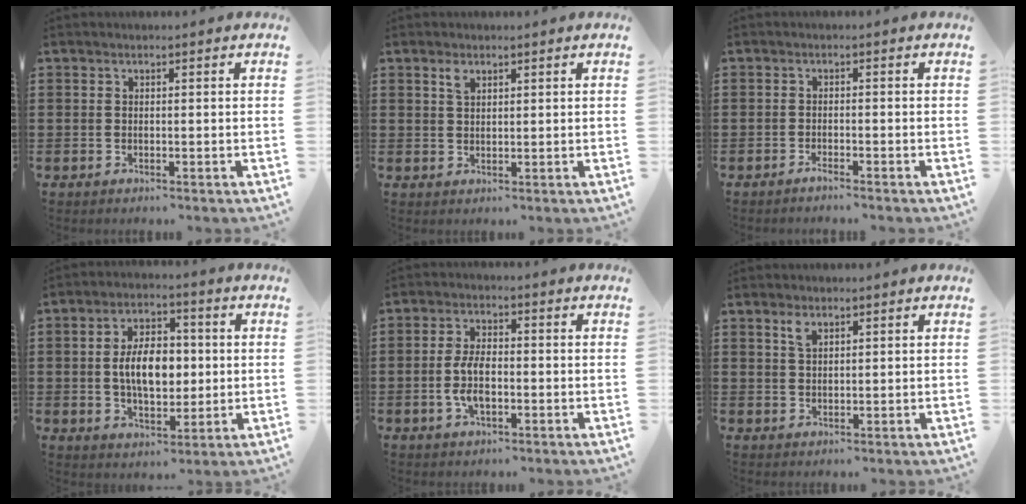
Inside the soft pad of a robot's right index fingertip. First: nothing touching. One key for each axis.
{"total": 1.8, "fx": 1.1, "fy": 0.9, "fz": 1.0, "tx": -0.025, "ty": 0.004, "tz": 0.021}
{"total": 1.3, "fx": -1.2, "fy": -0.2, "fz": 0.4, "tx": -0.008, "ty": -0.001, "tz": -0.024}
{"total": 8.3, "fx": 0.3, "fy": 4.8, "fz": 6.8, "tx": -0.130, "ty": 0.007, "tz": -0.004}
{"total": 5.7, "fx": -1.2, "fy": 2.7, "fz": 4.9, "tx": -0.115, "ty": -0.002, "tz": -0.028}
{"total": 2.2, "fx": 1.3, "fy": 1.0, "fz": 1.4, "tx": -0.033, "ty": 0.004, "tz": 0.024}